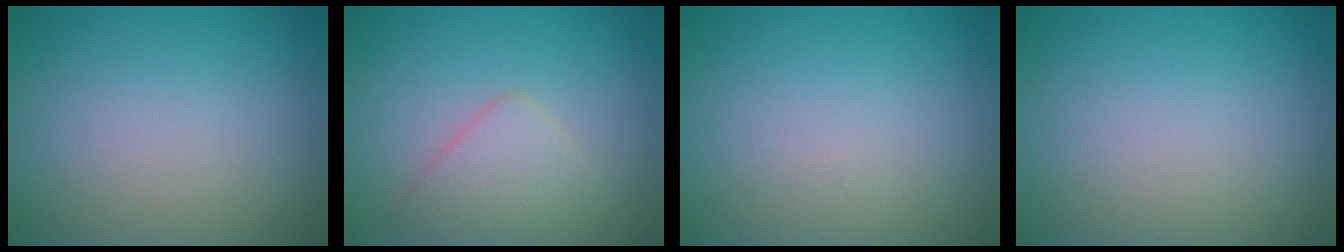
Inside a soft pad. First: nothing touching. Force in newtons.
{"total": 2.7, "press": 2.7, "slide": 0.2}
{"total": 0.0}
{"total": 0.0}